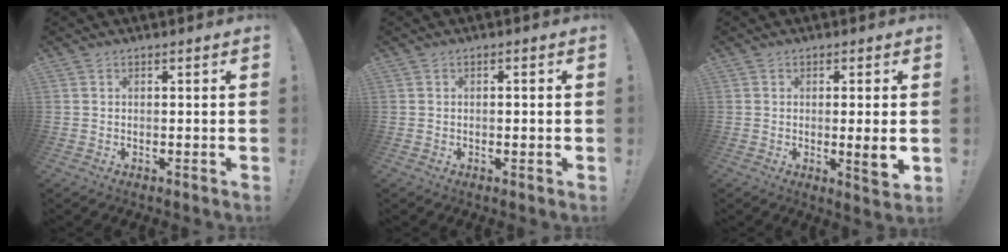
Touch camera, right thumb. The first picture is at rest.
{"total": 0.9, "force": [-0.2, 0.3, 0.8], "torque": [-0.008, 0.001, -0.006]}
{"total": 5.9, "force": [-0.3, 0.1, 5.8], "torque": [-0.071, -0.016, -0.006]}